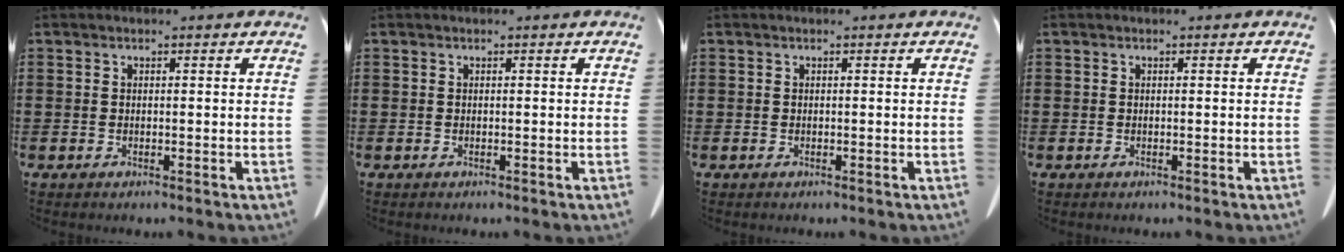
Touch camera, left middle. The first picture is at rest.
{"total": 0.0}
{"total": 0.0}
{"total": 0.0}